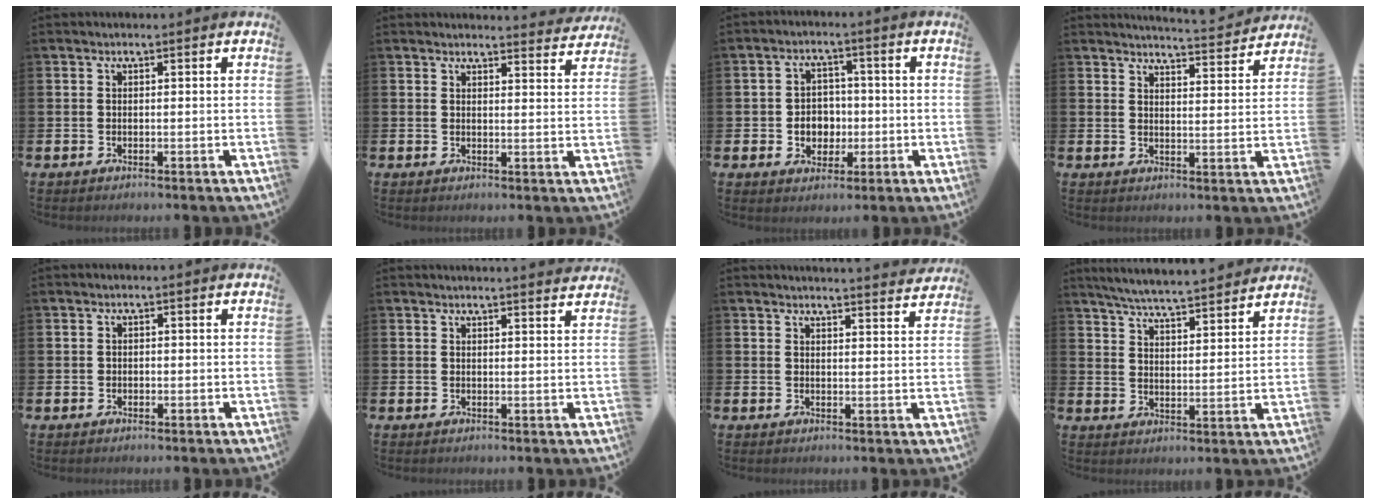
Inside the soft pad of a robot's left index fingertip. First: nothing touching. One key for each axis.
{"total": 3.0, "fx": 3.0, "fy": 0.1, "fz": -0.1, "tx": 0.016, "ty": -0.027, "tz": 0.050}
{"total": 4.1, "fx": -0.4, "fy": 3.8, "fz": 1.5, "tx": -0.022, "ty": 0.002, "tz": -0.017}
{"total": 4.8, "fx": 4.8, "fy": -0.2, "fz": 0.5, "tx": -0.009, "ty": -0.036, "tz": 0.081}
{"total": 0.7, "fx": -0.1, "fy": 0.7, "fz": 0.2, "tx": -0.002, "ty": 0.005, "tz": -0.005}
{"total": 2.1, "fx": 2.1, "fy": -0.2, "fz": -0.1, "tx": 0.012, "ty": -0.018, "tz": 0.036}
{"total": 3.3, "fx": 3.2, "fy": -0.3, "fz": 0.0, "tx": 0.008, "ty": -0.026, "tz": 0.056}
{"total": 6.2, "fx": 6.0, "fy": -0.1, "fz": 1.2, "tx": -0.044, "ty": -0.041, "tz": 0.106}